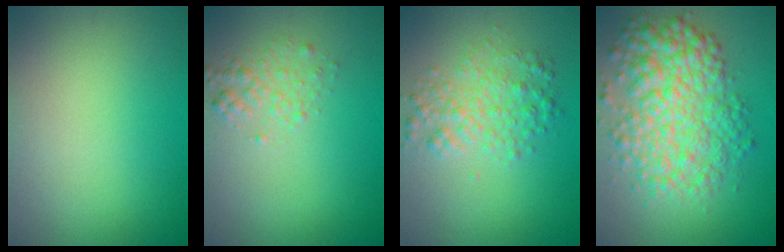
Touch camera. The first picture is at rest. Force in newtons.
{"total": 1.7, "press": 1.7, "slide": 0.1}
{"total": 3.0, "press": 3.0, "slide": 0.1}
{"total": 7.4, "press": 7.4, "slide": 0.1}